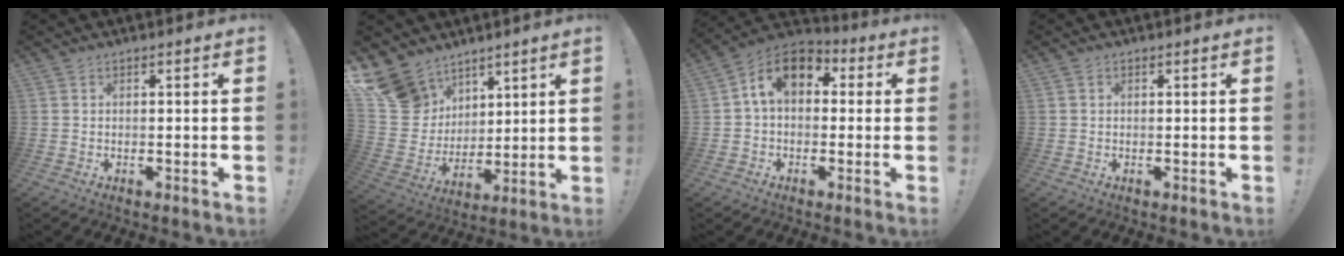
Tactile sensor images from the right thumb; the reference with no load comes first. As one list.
[{"total": 13.8, "force": [9.3, 9.8, 2.8], "torque": [-0.057, -0.065, 0.189]}, {"total": 11.6, "force": [2.7, 7.8, 8.1], "torque": [-0.135, 0.016, 0.057]}, {"total": 0.0}]